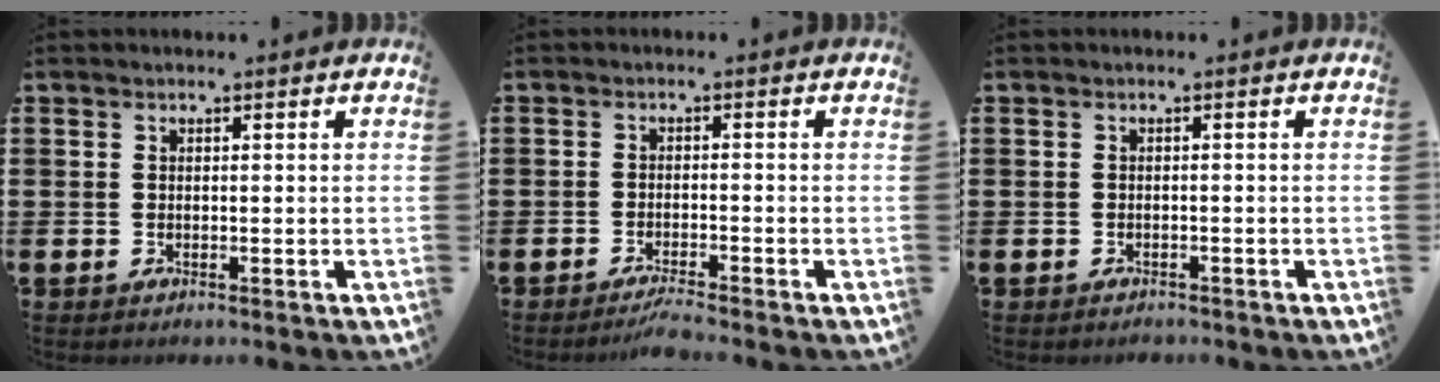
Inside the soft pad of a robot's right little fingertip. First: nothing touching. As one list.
[{"total": 1.9, "force": [-1.6, -0.1, 1.0], "torque": [-0.016, 0.004, -0.031]}, {"total": 0.5, "force": [-0.5, 0.1, 0.0], "torque": [-0.002, -0.002, -0.011]}]